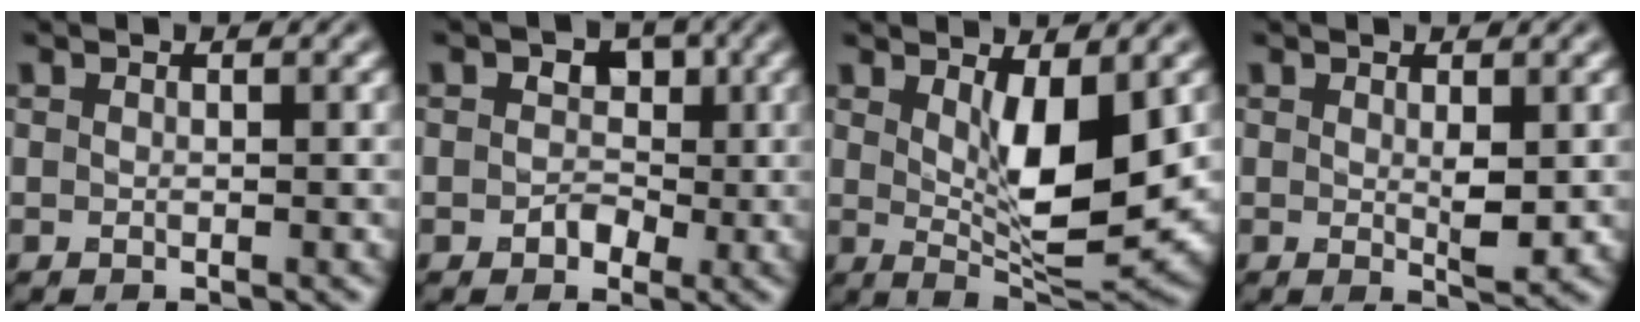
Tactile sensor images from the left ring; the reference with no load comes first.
{"total": 3.4, "force": [0.2, 2.9, 1.9], "torque": [0.012, 0.011, -0.023]}
{"total": 6.7, "force": [1.1, 2.1, 6.3], "torque": [-0.105, -0.015, 0.023]}
{"total": 1.8, "force": [0.3, 0.5, 1.7], "torque": [-0.029, -0.006, 0.007]}